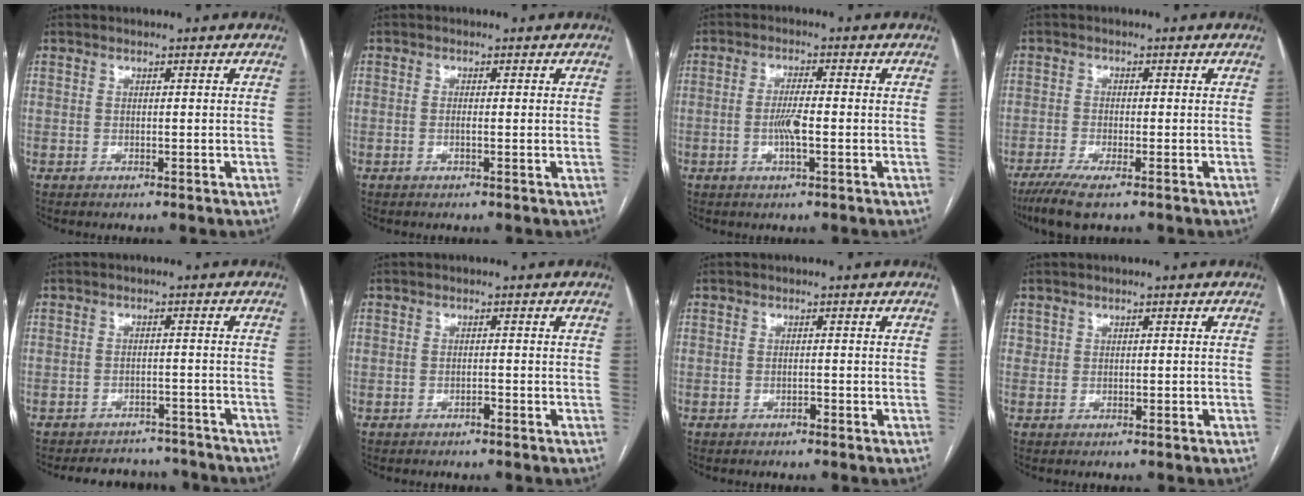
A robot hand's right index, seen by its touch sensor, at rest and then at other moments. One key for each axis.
{"total": 0.9, "fx": -0.1, "fy": 0.0, "fz": 0.9, "tx": -0.017, "ty": -0.001, "tz": -0.002}
{"total": 3.9, "fx": -0.9, "fy": 0.3, "fz": 3.8, "tx": -0.077, "ty": -0.004, "tz": -0.017}
{"total": 6.1, "fx": -4.1, "fy": 0.7, "fz": 4.4, "tx": -0.078, "ty": -0.016, "tz": -0.071}
{"total": 8.7, "fx": -8.1, "fy": 3.0, "fz": 0.7, "tx": 0.000, "ty": 0.013, "tz": -0.099}
{"total": 0.8, "fx": -0.6, "fy": 0.3, "fz": 0.5, "tx": -0.010, "ty": 0.001, "tz": -0.009}
{"total": 0.6, "fx": -0.4, "fy": 0.3, "fz": 0.4, "tx": -0.010, "ty": 0.001, "tz": -0.006}
{"total": 0.8, "fx": 0.2, "fy": 0.8, "fz": 0.3, "tx": -0.005, "ty": 0.007, "tz": 0.007}